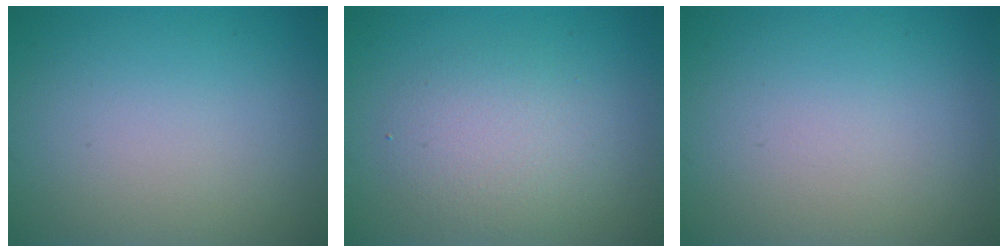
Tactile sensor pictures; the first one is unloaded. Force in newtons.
{"total": 3.2, "press": 3.2, "slide": 0.1}
{"total": 0.0}